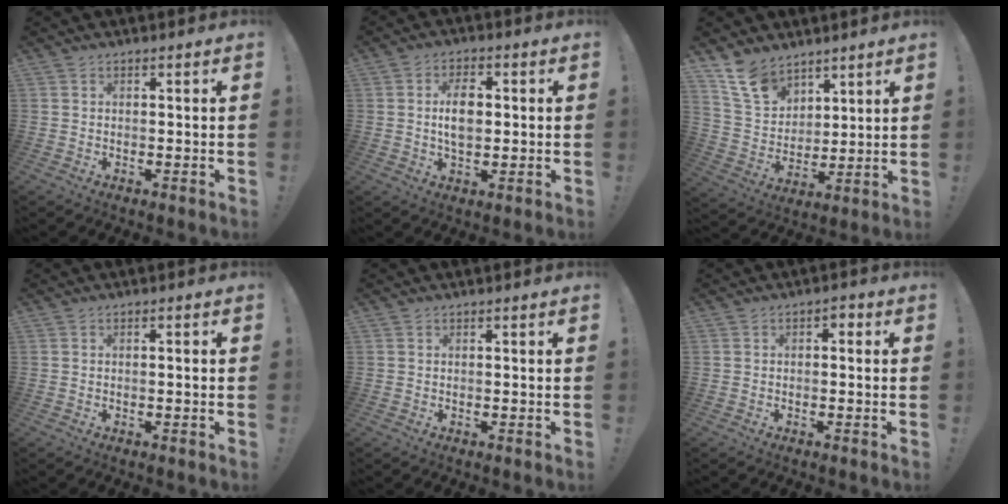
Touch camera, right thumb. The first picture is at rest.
{"total": 7.7, "force": [0.8, 4.7, 6.1], "torque": [-0.104, 0.002, 0.009]}
{"total": 12.6, "force": [9.4, 7.2, 4.4], "torque": [-0.098, -0.056, 0.185]}
{"total": 0.8, "force": [-0.3, -0.2, 0.7], "torque": [-0.013, 0.000, -0.005]}
{"total": 0.0}
{"total": 1.6, "force": [-0.7, 1.1, 1.0], "torque": [-0.010, 0.007, -0.016]}